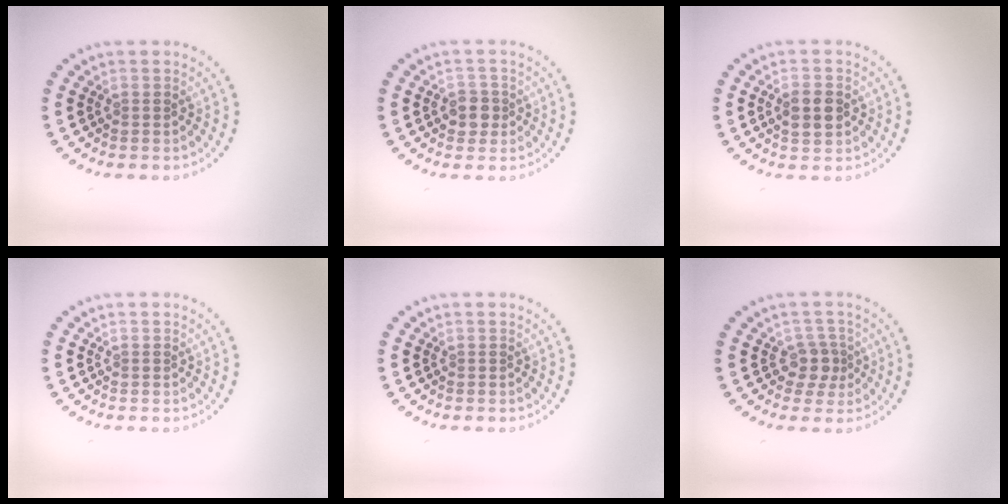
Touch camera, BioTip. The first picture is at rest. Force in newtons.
{"total": 2.1, "press": 2.0, "slide": 0.8}
{"total": 2.9, "press": 2.9, "slide": 0.0}
{"total": 0.0}
{"total": 0.0}
{"total": 2.3, "press": 1.9, "slide": 1.3}